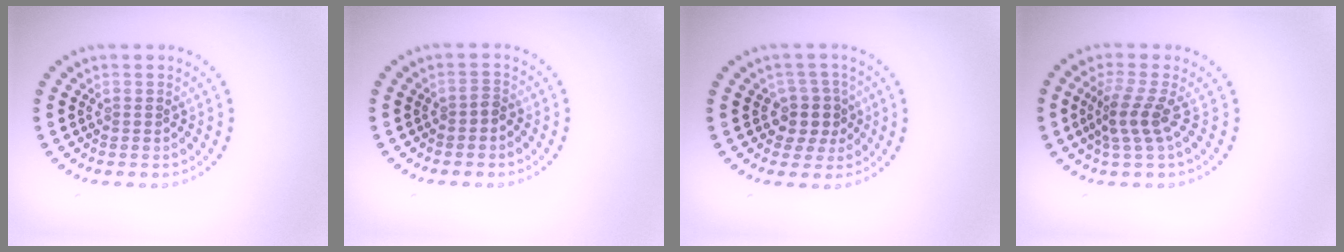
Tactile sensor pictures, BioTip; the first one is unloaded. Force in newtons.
{"total": 1.0, "press": 0.8, "slide": 0.6}
{"total": 2.8, "press": 2.4, "slide": 1.5}
{"total": 2.8, "press": 1.9, "slide": 2.0}